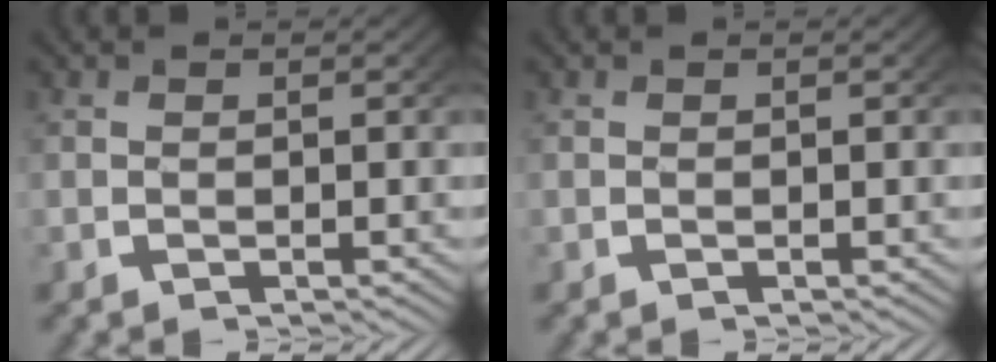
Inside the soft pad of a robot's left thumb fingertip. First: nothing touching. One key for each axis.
{"total": 0.0}